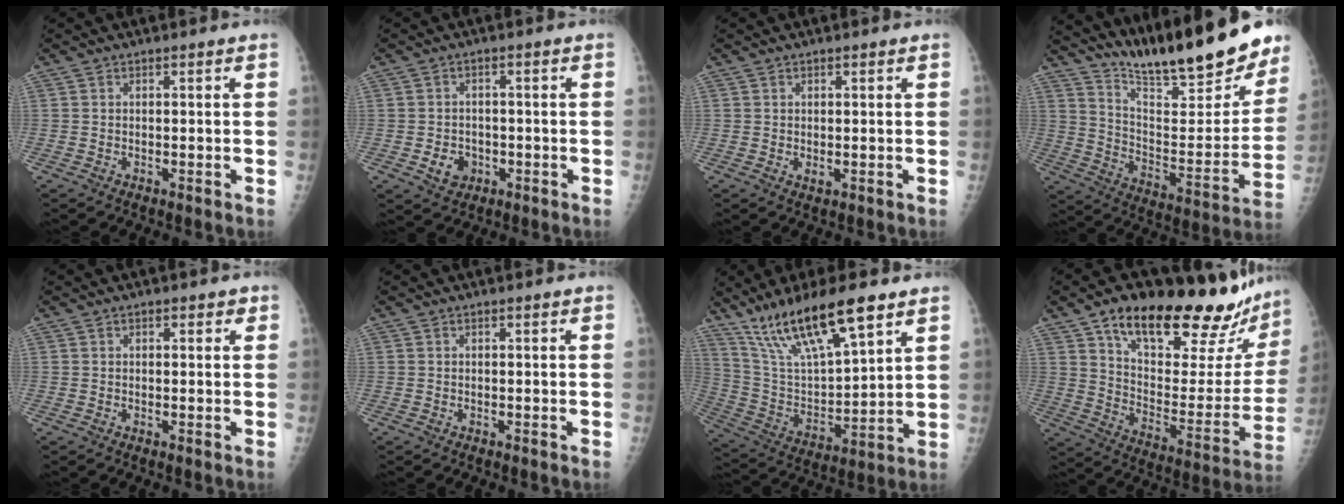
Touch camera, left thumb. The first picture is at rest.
{"total": 4.3, "force": [-1.4, 3.5, 1.9], "torque": [-0.016, 0.006, -0.016]}
{"total": 1.3, "force": [0.3, 0.6, 1.1], "torque": [-0.018, -0.005, 0.007]}
{"total": 25.3, "force": [20.9, 4.8, 13.4], "torque": [-0.171, -0.121, 0.316]}
{"total": 1.8, "force": [0.8, 1.0, 1.1], "torque": [-0.004, 0.000, 0.009]}
{"total": 0.0}
{"total": 19.4, "force": [13.0, 4.8, 13.6], "torque": [-0.233, -0.045, 0.253]}
{"total": 29.5, "force": [20.9, 9.6, 18.5], "torque": [-0.235, -0.074, 0.310]}